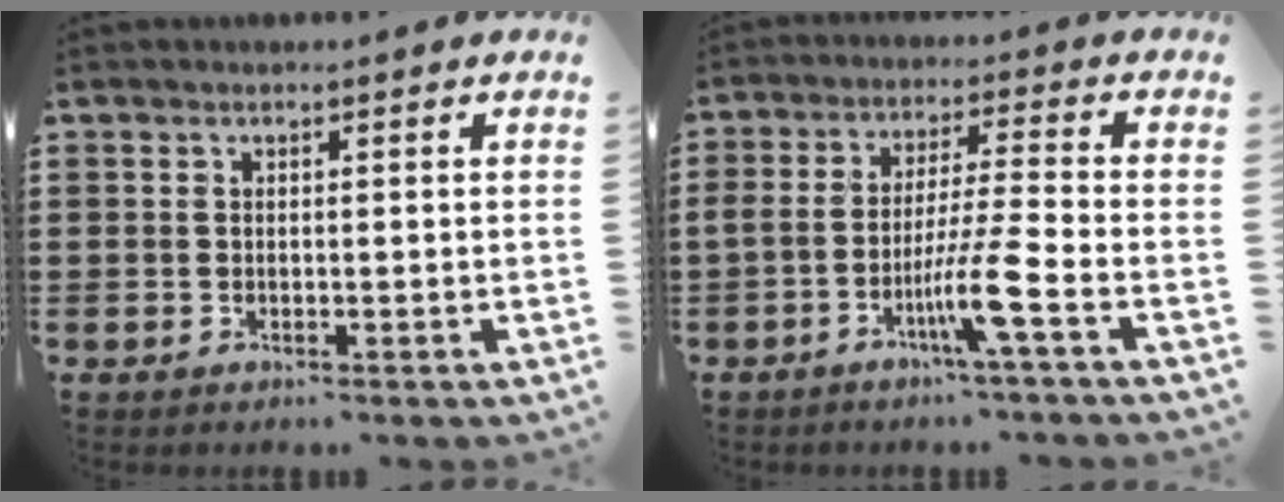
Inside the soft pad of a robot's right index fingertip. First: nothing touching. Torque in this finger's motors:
{"motor_torque": [2.13, -0.01, 0.79, 0.19]}